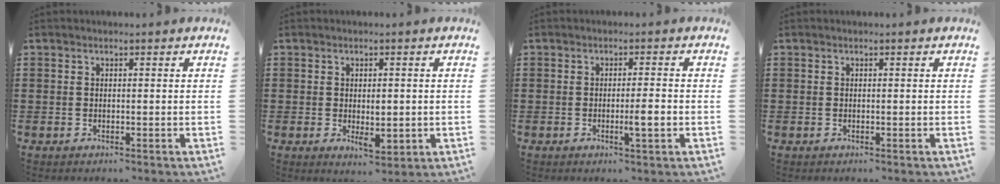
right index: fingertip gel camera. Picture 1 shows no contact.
{"total": 3.1, "force": [0.0, 1.5, 2.7], "torque": [-0.036, -0.005, -0.002]}
{"total": 3.2, "force": [-0.9, 0.1, 3.1], "torque": [-0.052, -0.005, -0.015]}
{"total": 0.0}